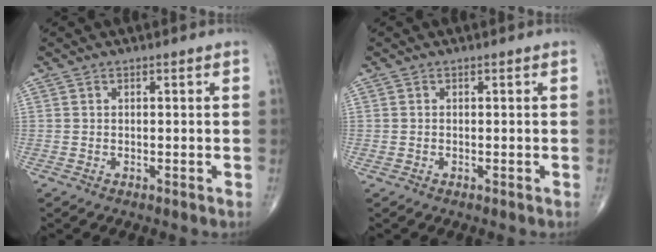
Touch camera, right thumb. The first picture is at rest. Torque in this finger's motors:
{"motor_torque": [0.10, 0.14, -0.13, -0.10, 0.06]}